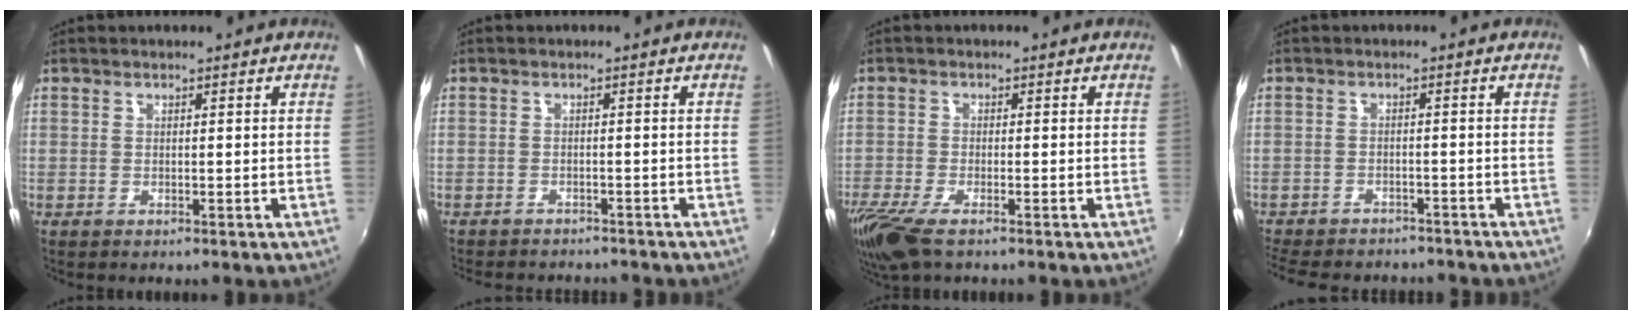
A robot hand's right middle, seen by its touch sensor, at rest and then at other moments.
{"total": 6.6, "force": [-6.1, 1.8, 1.9], "torque": [-0.053, -0.016, -0.087]}
{"total": 8.3, "force": [-5.8, 2.2, 5.6], "torque": [-0.137, -0.037, -0.115]}
{"total": 13.5, "force": [-11.4, 5.1, 5.0], "torque": [-0.125, -0.016, -0.165]}